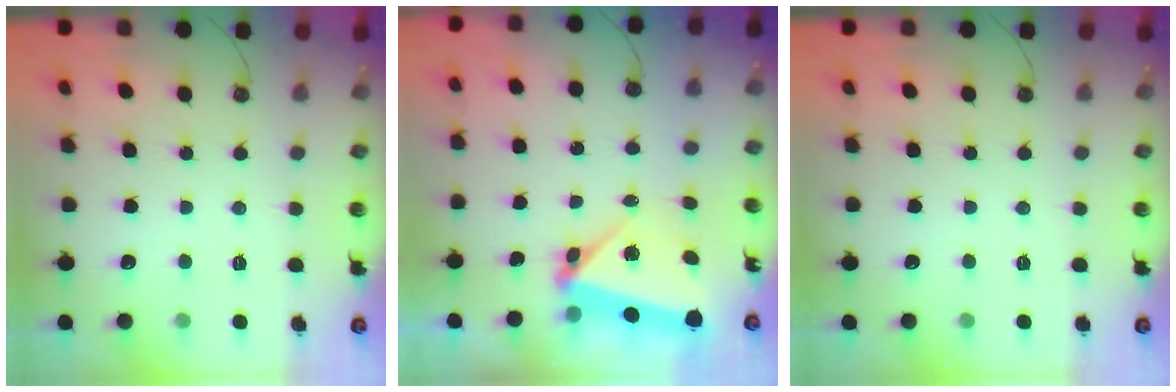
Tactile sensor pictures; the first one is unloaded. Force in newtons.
{"total": 5.0, "press": 4.8, "slide": 1.6}
{"total": 0.0}